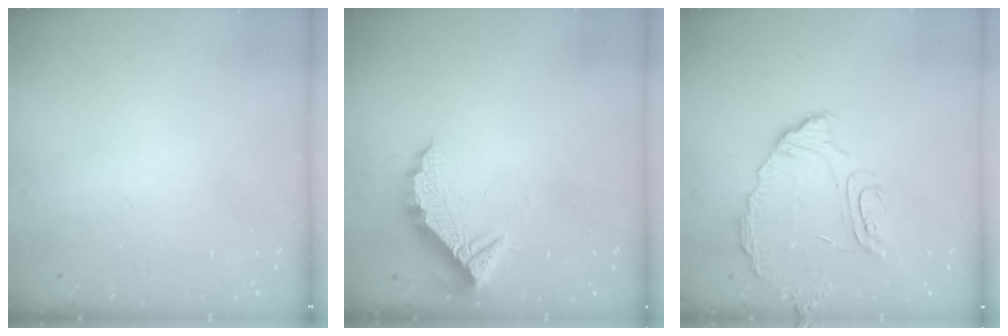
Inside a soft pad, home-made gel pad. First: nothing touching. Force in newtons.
{"total": 9.5, "press": 9.4, "slide": 0.9}
{"total": 8.7, "press": 8.6, "slide": 0.8}